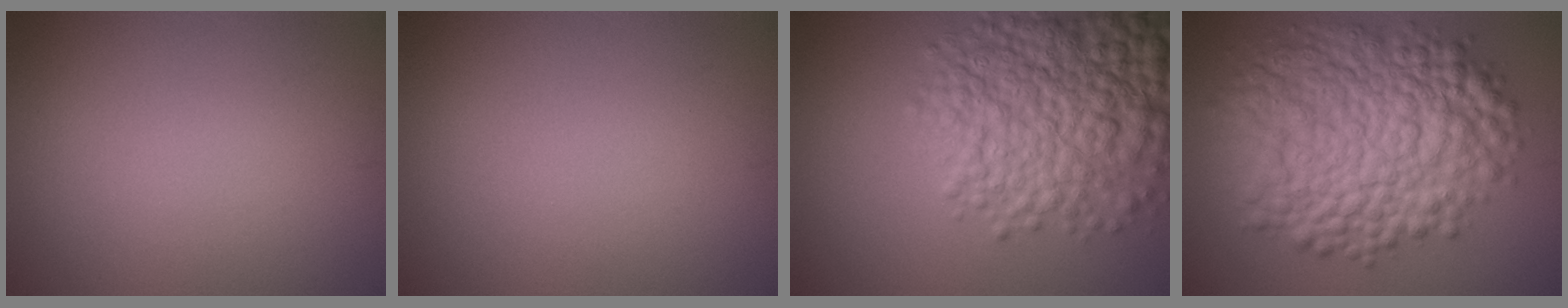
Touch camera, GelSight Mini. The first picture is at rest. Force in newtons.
{"total": 0.0}
{"total": 9.7, "press": 9.7, "slide": 0.3}
{"total": 12.2, "press": 12.2, "slide": 0.2}